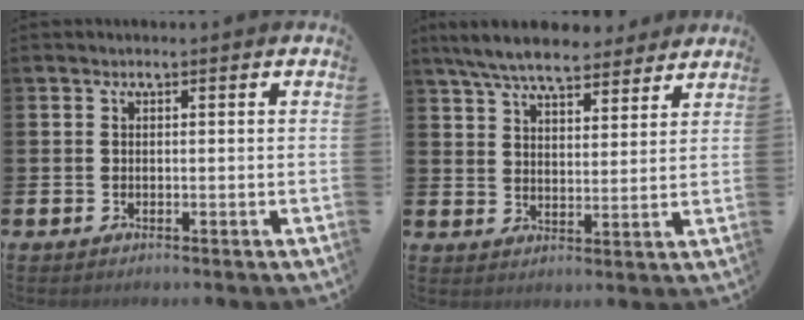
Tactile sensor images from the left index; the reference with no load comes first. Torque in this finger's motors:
{"motor_torque": [-0.17, -0.28, -0.30, 0.18]}